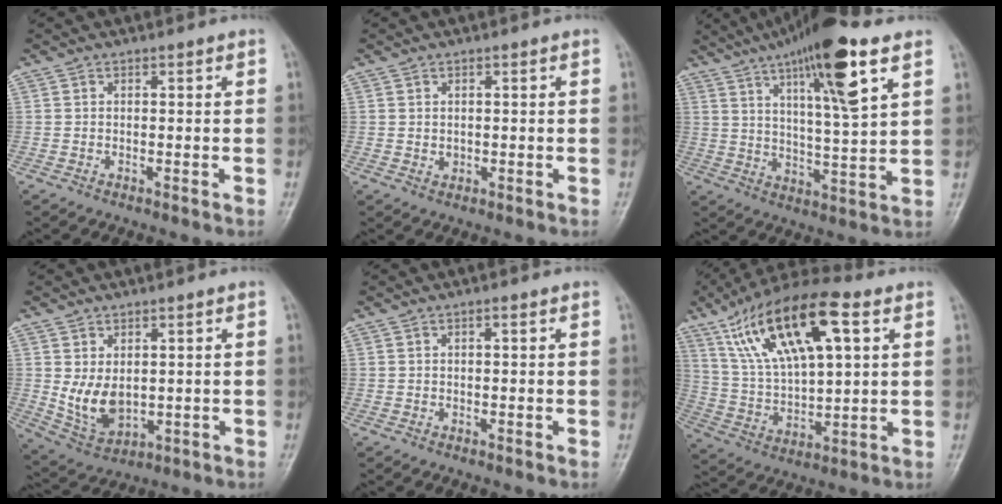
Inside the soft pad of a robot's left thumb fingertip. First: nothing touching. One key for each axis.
{"total": 1.4, "fx": 0.2, "fy": 1.1, "fz": 0.8, "tx": -0.011, "ty": -0.002, "tz": 0.008}
{"total": 17.6, "fx": 9.3, "fy": 3.1, "fz": 14.6, "tx": -0.232, "ty": -0.030, "tz": 0.154}
{"total": 7.9, "fx": 0.7, "fy": 5.3, "fz": 5.8, "tx": -0.093, "ty": -0.015, "tz": 0.034}
{"total": 0.7, "fx": 0.3, "fy": 0.2, "fz": 0.7, "tx": -0.012, "ty": 0.002, "tz": 0.003}
{"total": 20.9, "fx": 9.1, "fy": 8.1, "fz": 16.9, "tx": -0.293, "ty": -0.005, "tz": 0.166}